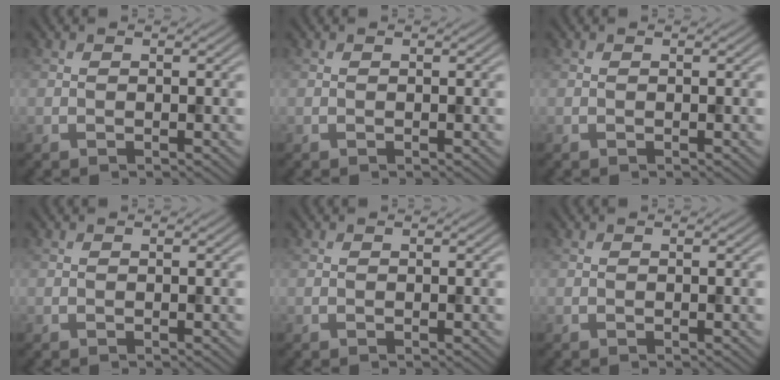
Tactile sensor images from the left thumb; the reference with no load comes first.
{"total": 0.0}
{"total": 0.0}
{"total": 0.0}
{"total": 0.0}
{"total": 0.0}